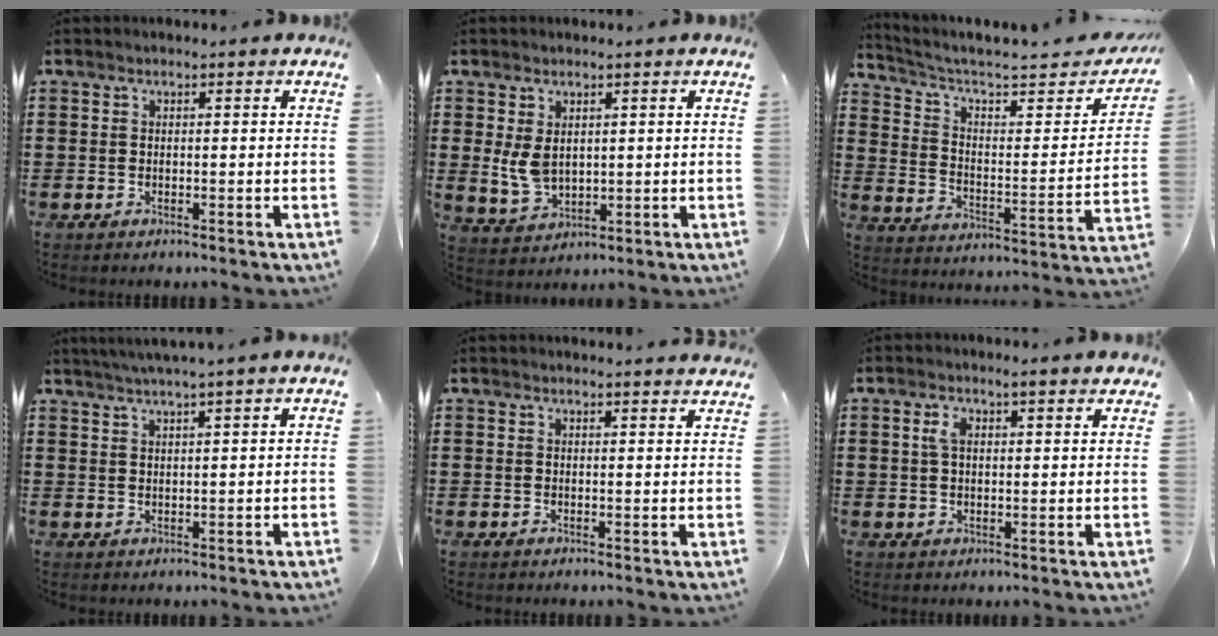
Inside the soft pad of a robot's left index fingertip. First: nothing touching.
{"total": 4.5, "force": [1.1, 3.1, 3.1], "torque": [-0.080, 0.003, 0.017]}
{"total": 5.0, "force": [3.9, 1.4, 2.9], "torque": [-0.073, -0.035, 0.058]}
{"total": 1.9, "force": [1.3, -0.6, 1.3], "torque": [-0.023, -0.001, 0.024]}
{"total": 1.5, "force": [1.4, -0.1, 0.2], "torque": [-0.006, 0.000, 0.028]}
{"total": 3.4, "force": [1.7, 1.1, 2.8], "torque": [-0.059, 0.008, 0.027]}